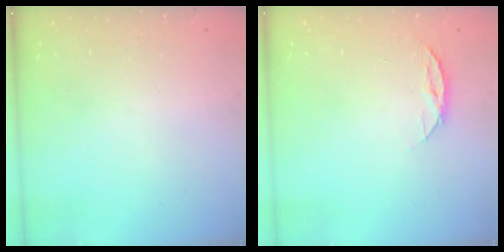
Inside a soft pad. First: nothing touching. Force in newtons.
{"total": 4.4, "press": 4.3, "slide": 0.5}